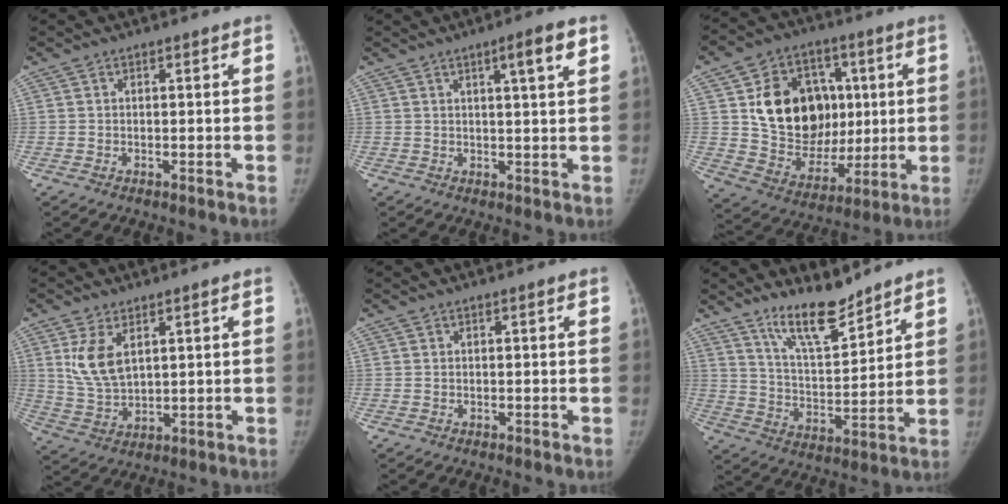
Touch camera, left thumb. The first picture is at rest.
{"total": 5.0, "force": [2.4, 0.4, 4.3], "torque": [-0.058, -0.006, 0.035]}
{"total": 20.4, "force": [3.7, 15.9, 12.4], "torque": [-0.155, -0.002, 0.078]}
{"total": 7.9, "force": [3.1, 4.2, 5.9], "torque": [-0.104, -0.012, 0.073]}
{"total": 0.0}
{"total": 11.3, "force": [9.2, 2.8, 5.9], "torque": [-0.081, -0.070, 0.170]}